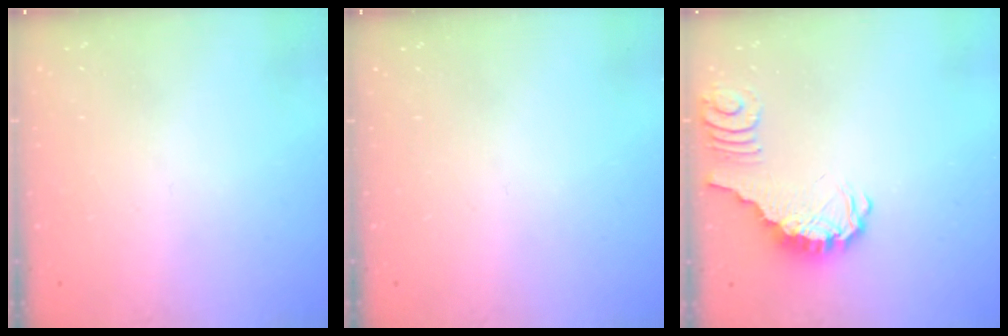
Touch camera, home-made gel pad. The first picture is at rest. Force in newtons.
{"total": 0.0}
{"total": 1.2, "press": 1.2, "slide": 0.2}